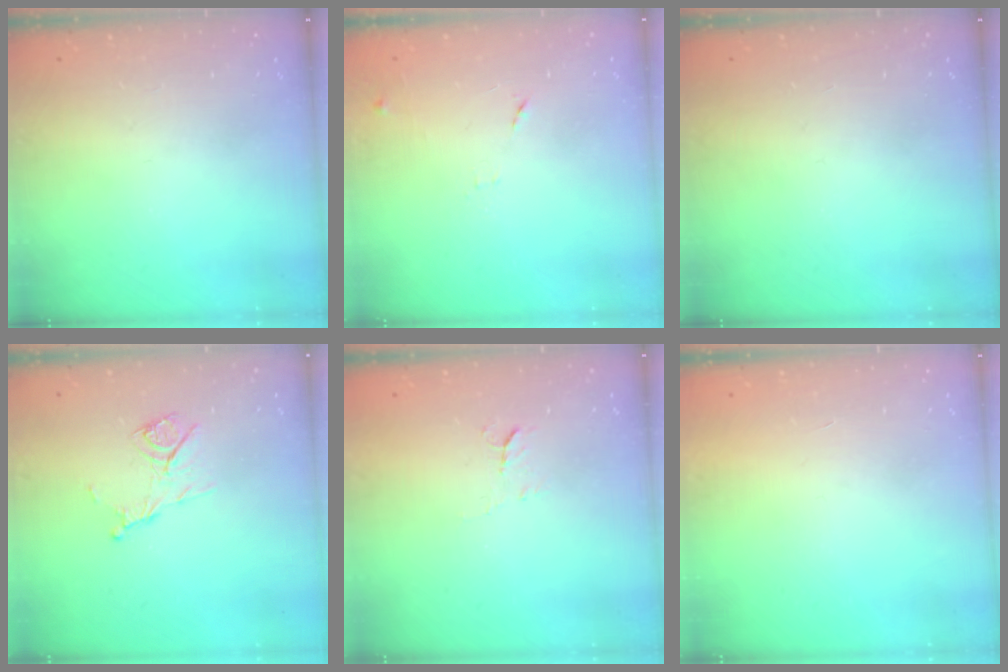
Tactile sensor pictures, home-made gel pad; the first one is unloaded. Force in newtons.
{"total": 9.2, "press": 9.1, "slide": 0.7}
{"total": 0.0}
{"total": 9.2, "press": 9.2, "slide": 0.2}
{"total": 5.4, "press": 5.3, "slide": 0.7}
{"total": 1.7, "press": 1.7, "slide": 0.1}